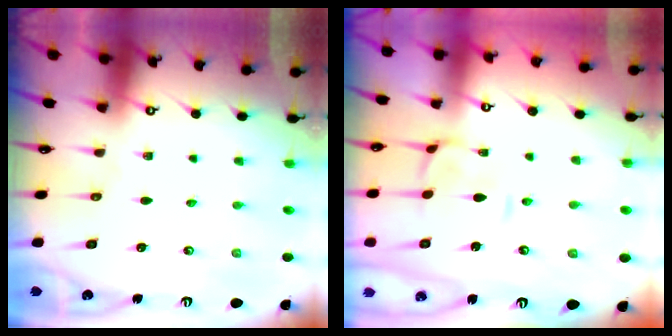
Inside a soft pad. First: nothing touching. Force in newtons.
{"total": 0.9, "press": 0.3, "slide": 0.8}